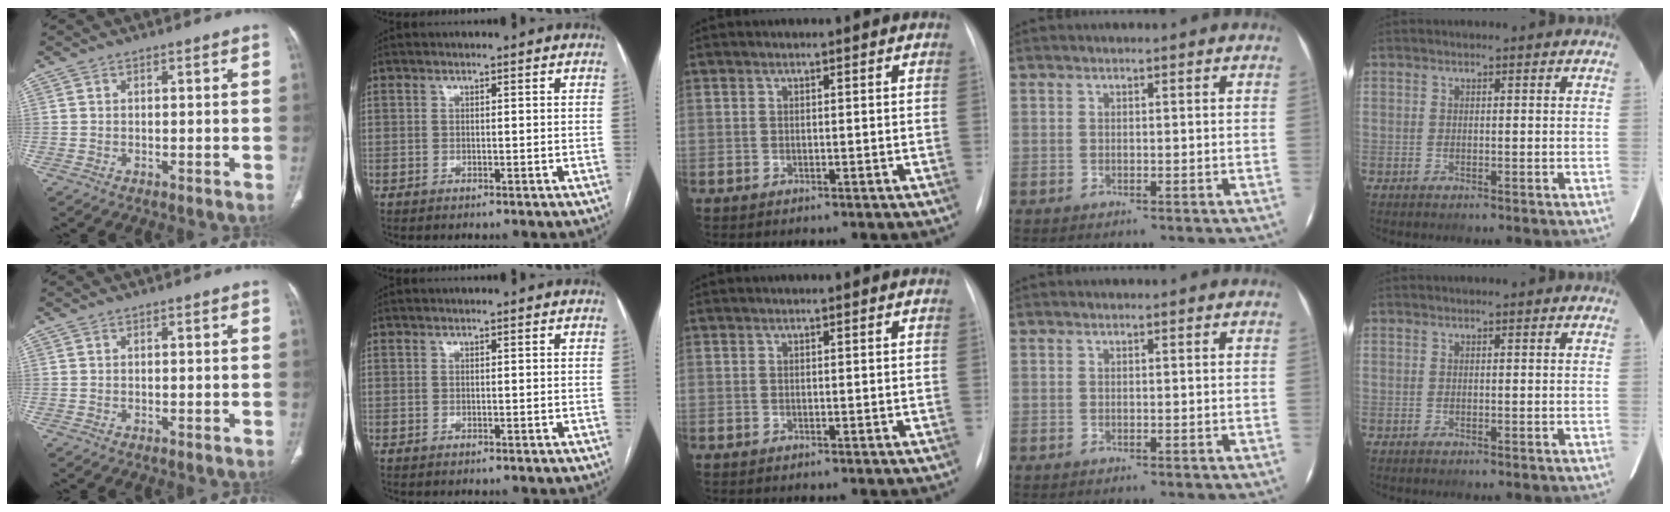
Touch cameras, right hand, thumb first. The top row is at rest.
{}